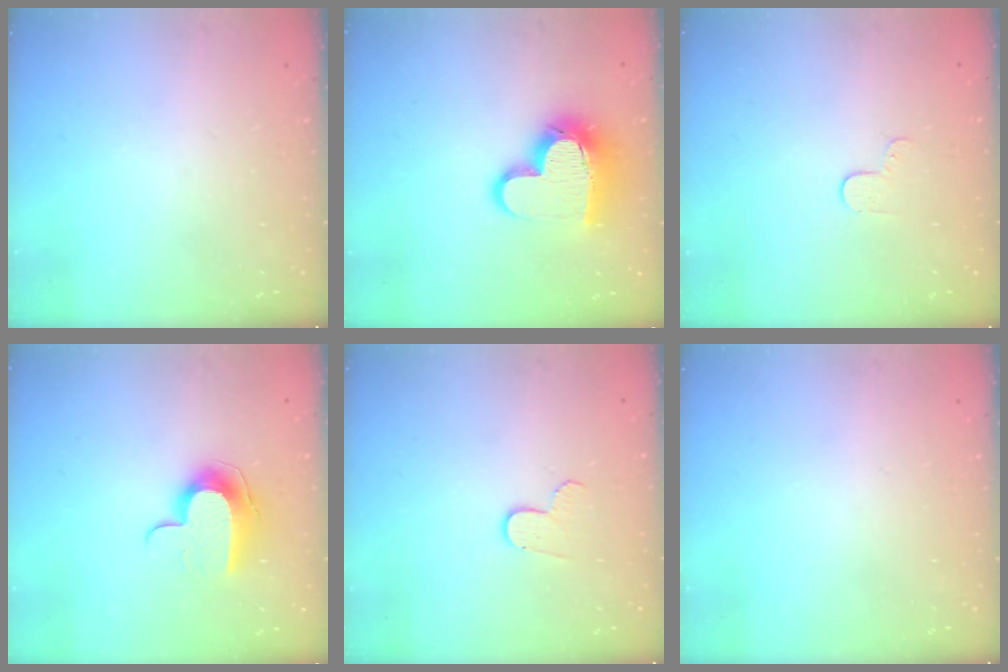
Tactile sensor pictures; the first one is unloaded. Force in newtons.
{"total": 15.3, "press": 15.2, "slide": 1.0}
{"total": 2.9, "press": 2.9, "slide": 0.3}
{"total": 10.1, "press": 10.1, "slide": 0.3}
{"total": 5.6, "press": 5.6, "slide": 0.5}
{"total": 0.0}